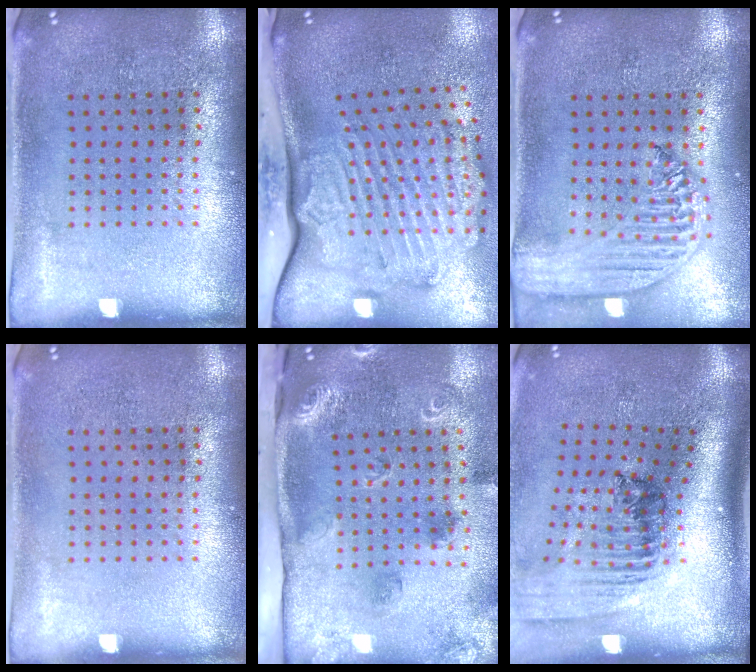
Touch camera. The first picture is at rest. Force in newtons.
{"total": 3.6, "press": 2.5, "slide": 2.7}
{"total": 2.6, "press": 2.1, "slide": 1.4}
{"total": 0.0}
{"total": 2.1, "press": 1.8, "slide": 1.1}
{"total": 2.0, "press": 1.4, "slide": 1.4}